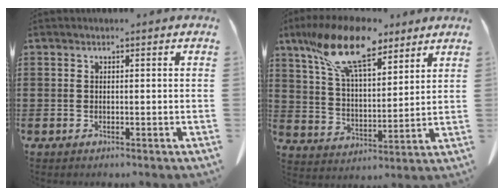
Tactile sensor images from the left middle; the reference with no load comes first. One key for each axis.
{"total": 14.6, "fx": 10.0, "fy": 5.3, "fz": 9.3, "tx": -0.204, "ty": -0.020, "tz": 0.180}